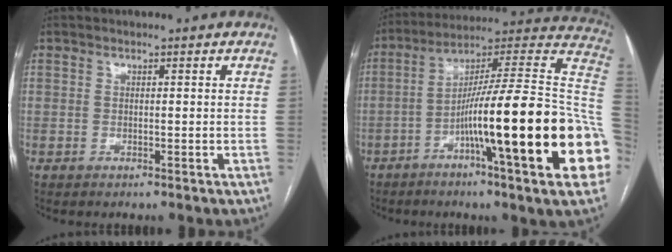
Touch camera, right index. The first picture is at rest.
{"total": 29.4, "force": [-6.9, 0.8, 28.5], "torque": [-0.325, 0.003, -0.121]}